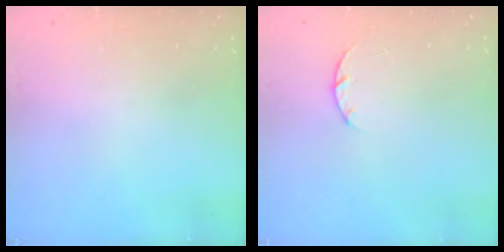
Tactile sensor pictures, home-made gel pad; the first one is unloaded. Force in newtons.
{"total": 3.2, "press": 3.2, "slide": 0.5}